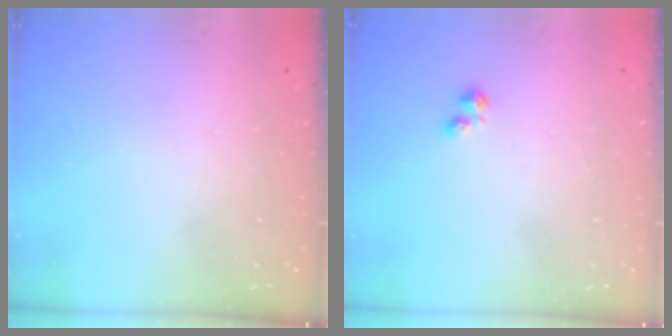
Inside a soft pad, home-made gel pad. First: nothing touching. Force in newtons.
{"total": 2.2, "press": 2.2, "slide": 0.4}